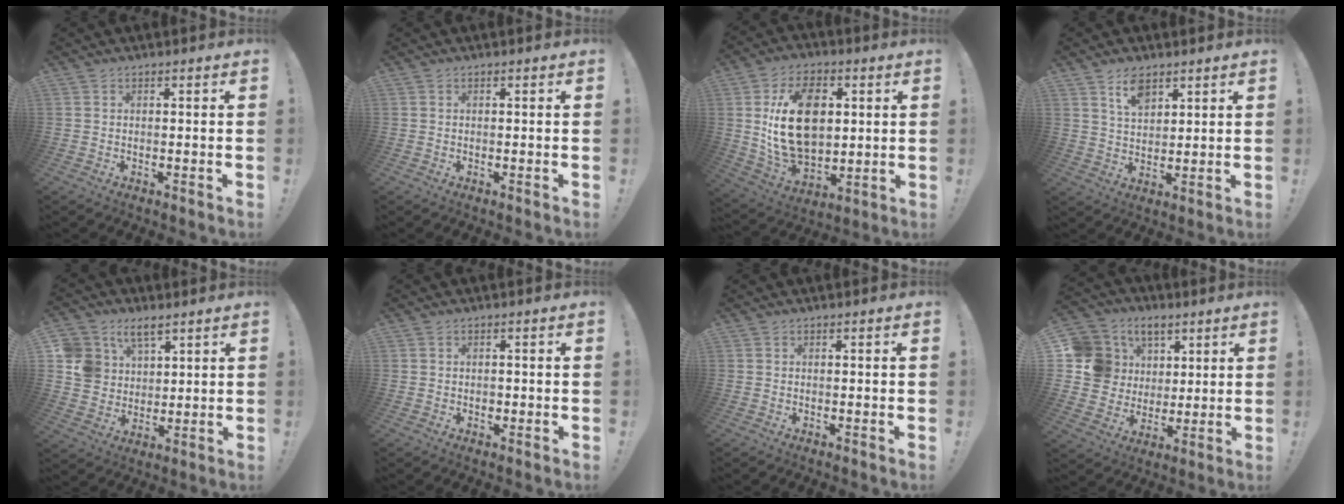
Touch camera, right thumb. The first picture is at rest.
{"total": 0.0}
{"total": 20.7, "force": [3.6, 14.3, 14.6], "torque": [-0.251, -0.006, 0.065]}
{"total": 6.7, "force": [4.3, 3.3, 3.9], "torque": [-0.067, -0.017, 0.077]}
{"total": 10.1, "force": [6.4, 7.1, 3.1], "torque": [-0.061, -0.034, 0.131]}
{"total": 1.0, "force": [-0.5, 0.8, 0.3], "torque": [-0.003, 0.001, -0.010]}
{"total": 0.0}
{"total": 13.8, "force": [4.7, 12.4, 3.7], "torque": [-0.046, -0.015, 0.115]}